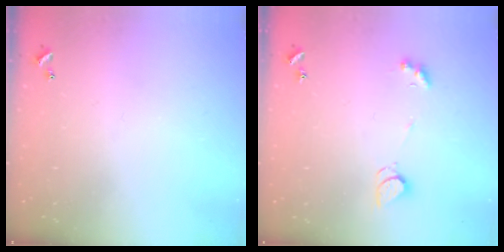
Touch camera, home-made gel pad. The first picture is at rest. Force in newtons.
{"total": 2.2, "press": 2.2, "slide": 0.4}